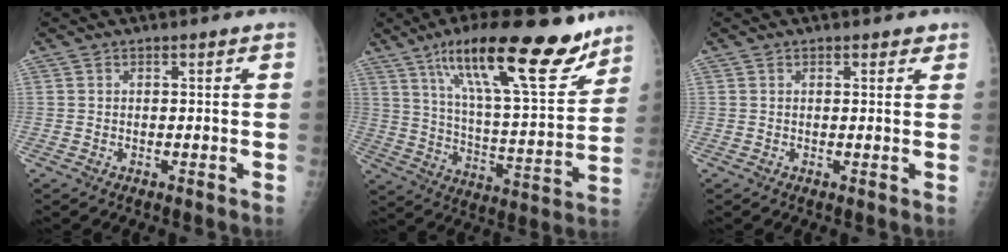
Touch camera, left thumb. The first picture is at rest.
{"total": 24.3, "force": [15.6, 6.3, 17.5], "torque": [-0.249, -0.063, 0.253]}
{"total": 1.7, "force": [1.2, 0.9, 0.9], "torque": [0.001, -0.004, 0.011]}